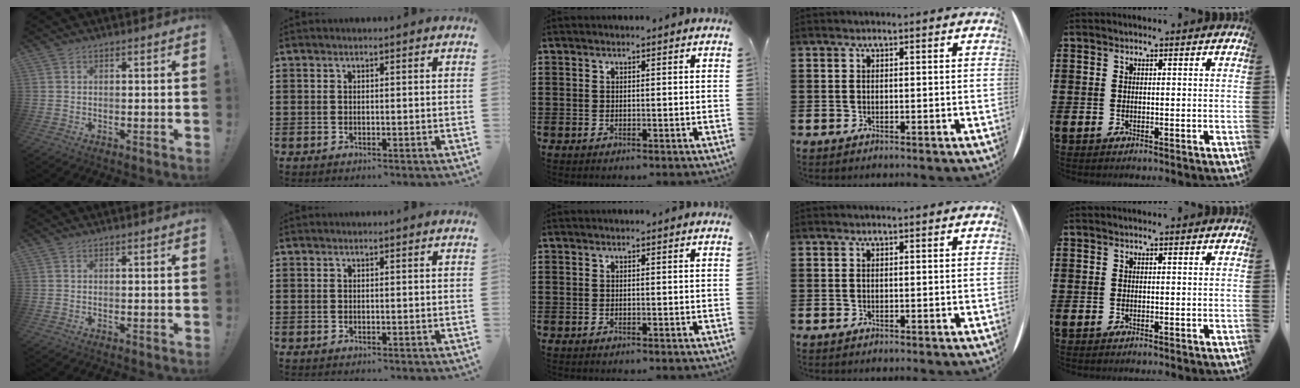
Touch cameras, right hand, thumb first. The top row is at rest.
{}